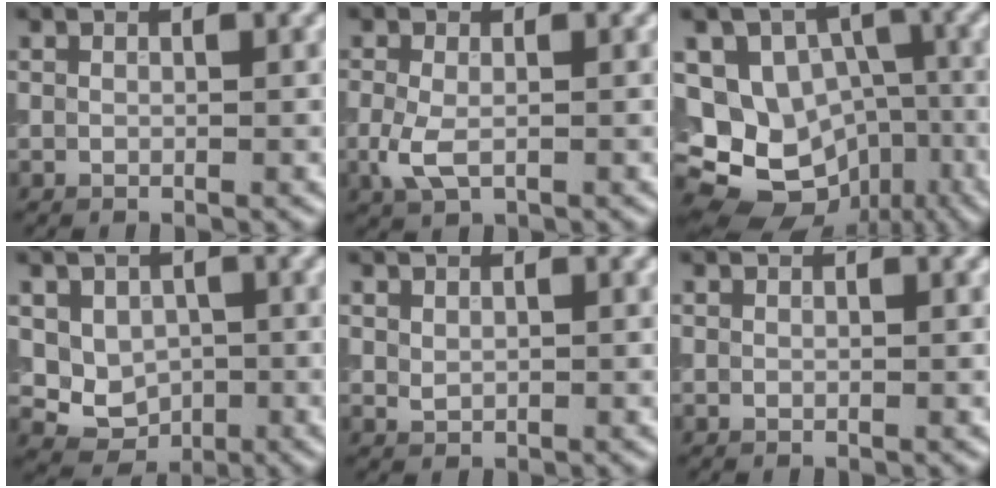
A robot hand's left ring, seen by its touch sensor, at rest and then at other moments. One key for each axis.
{"total": 2.8, "fx": -0.5, "fy": 1.6, "fz": 2.2, "tx": -0.052, "ty": -0.005, "tz": -0.010}
{"total": 14.5, "fx": -3.9, "fy": 12.4, "fz": 6.4, "tx": -0.124, "ty": 0.005, "tz": -0.058}
{"total": 4.3, "fx": 0.3, "fy": 3.7, "fz": 2.2, "tx": -0.025, "ty": -0.007, "tz": 0.008}
{"total": 0.7, "fx": 0.3, "fy": 0.5, "fz": 0.3, "tx": -0.008, "ty": -0.003, "tz": 0.010}
{"total": 0.0}